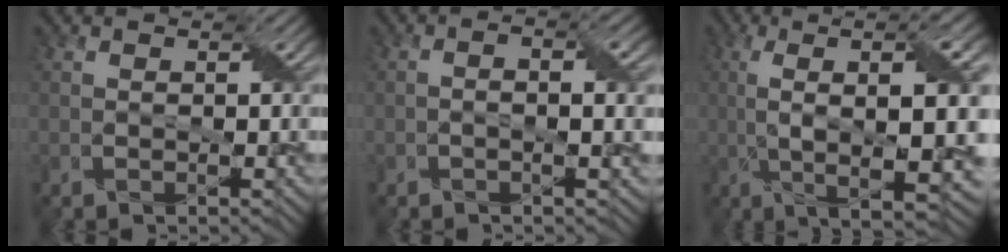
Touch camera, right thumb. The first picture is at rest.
{"total": 3.1, "force": [-0.1, 0.7, 3.0], "torque": [-0.054, 0.004, -0.003]}
{"total": 13.4, "force": [1.8, 3.1, 12.9], "torque": [-0.223, 0.014, 0.043]}